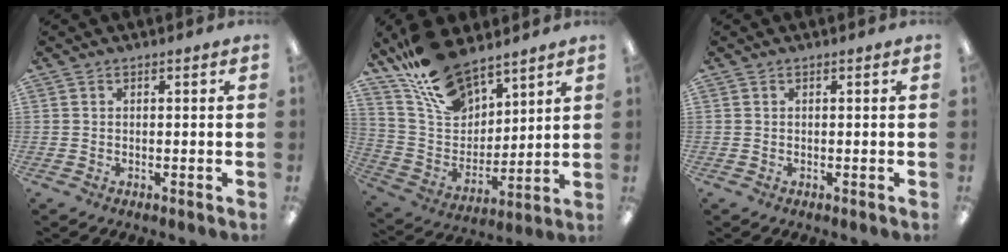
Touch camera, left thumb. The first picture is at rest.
{"total": 17.0, "force": [13.2, 8.1, 6.9], "torque": [-0.144, -0.076, 0.248]}
{"total": 0.0}